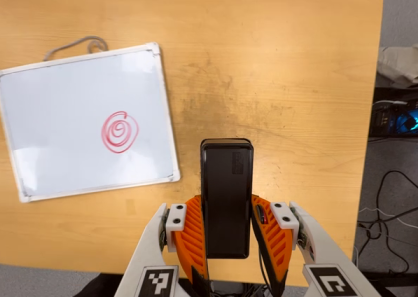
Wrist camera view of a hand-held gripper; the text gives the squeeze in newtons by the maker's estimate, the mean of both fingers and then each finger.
{"total": 3.3, "left": 1.8, "right": 4.8}